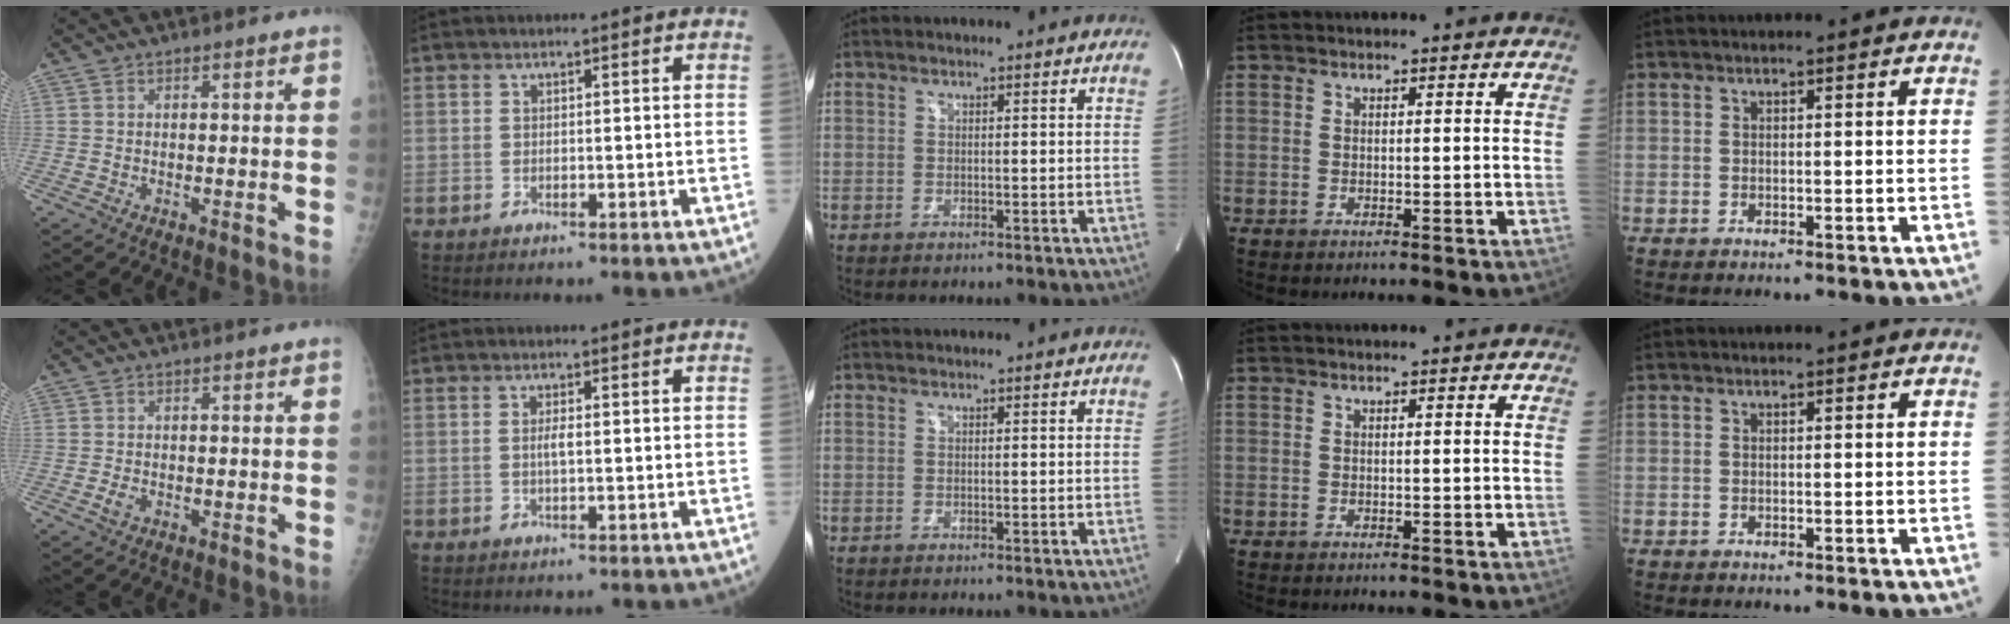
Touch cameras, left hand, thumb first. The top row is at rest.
{"thumb": {"total": 1.4, "force": [-0.5, 0.9, 1.0], "torque": [-0.019, -0.001, -0.010]}, "index": {"total": 1.6, "force": [0.1, 0.3, 1.6], "torque": [-0.034, 0.001, 0.001]}}